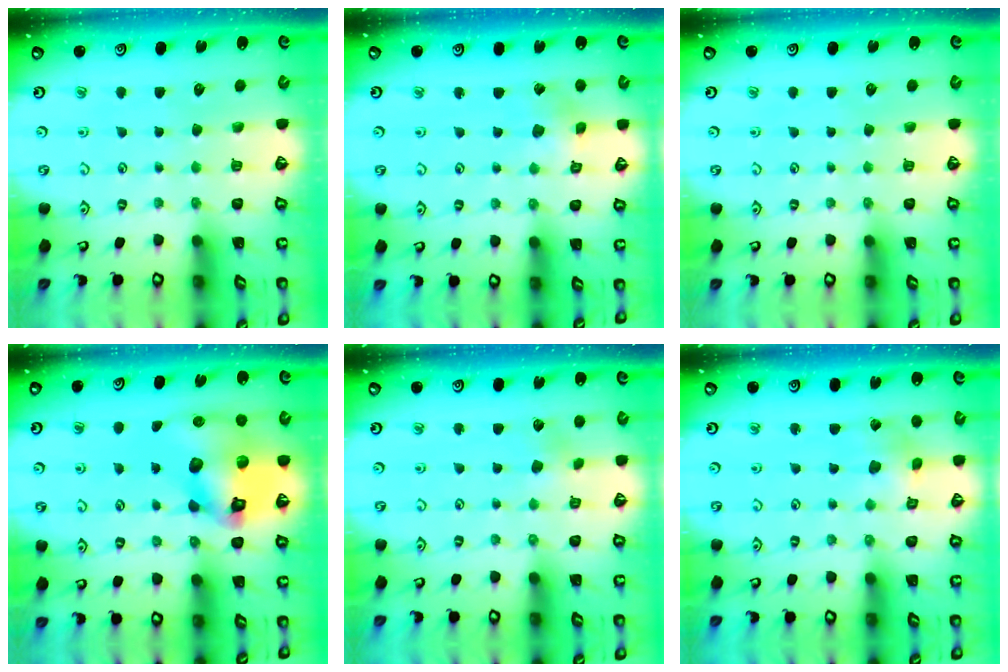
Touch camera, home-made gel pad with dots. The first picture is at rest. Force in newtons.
{"total": 2.3, "press": 2.3, "slide": 0.4}
{"total": 0.0}
{"total": 17.4, "press": 17.2, "slide": 2.4}
{"total": 2.0, "press": 1.9, "slide": 0.3}
{"total": 3.0, "press": 2.9, "slide": 0.5}